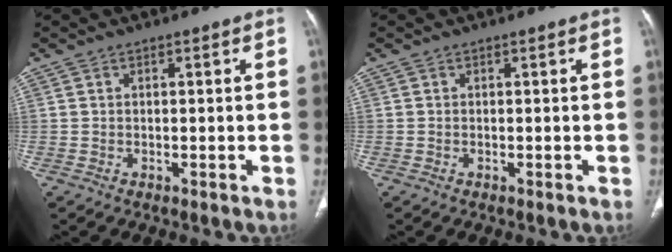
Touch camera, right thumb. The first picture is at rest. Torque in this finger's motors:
{"motor_torque": [-0.01, -0.15, 0.16, 0.23, -0.03]}